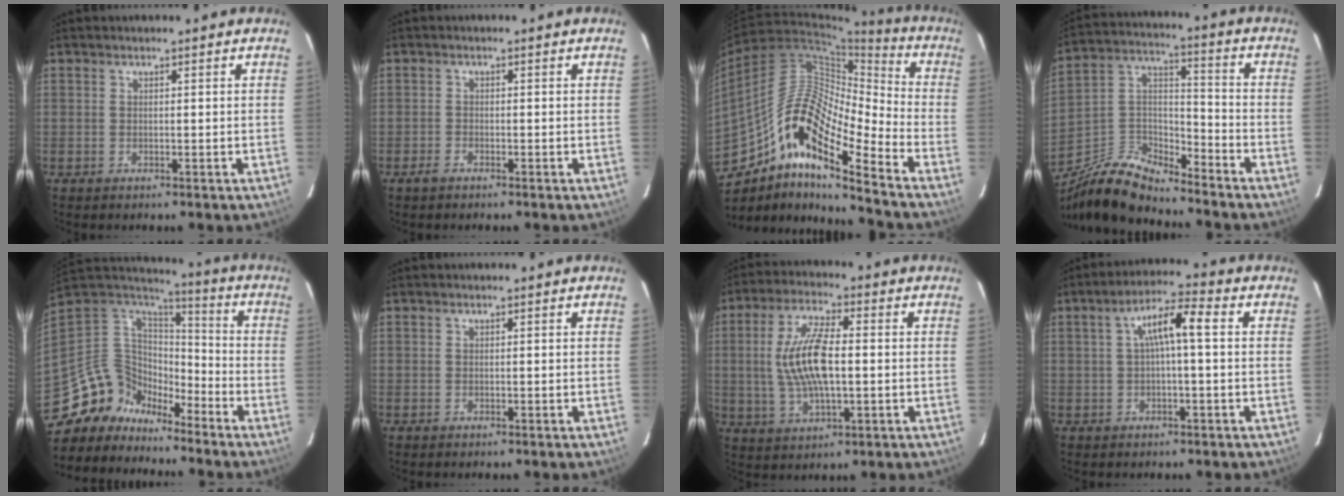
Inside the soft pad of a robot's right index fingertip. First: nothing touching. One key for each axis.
{"total": 1.4, "fx": -1.2, "fy": 0.5, "fz": 0.5, "tx": -0.014, "ty": 0.000, "tz": -0.024}
{"total": 18.2, "fx": -10.0, "fy": 4.5, "fz": 14.6, "tx": -0.244, "ty": -0.006, "tz": -0.200}
{"total": 14.6, "fx": -12.1, "fy": 4.0, "fz": 7.0, "tx": -0.154, "ty": 0.012, "tz": -0.238}
{"total": 12.2, "fx": -10.4, "fy": 6.2, "fz": 1.2, "tx": -0.042, "ty": 0.038, "tz": -0.201}
{"total": 0.0}
{"total": 11.6, "fx": 0.0, "fy": 4.3, "fz": 10.8, "tx": -0.218, "ty": 0.006, "tz": 0.003}
{"total": 6.6, "fx": 0.7, "fy": 1.2, "fz": 6.4, "tx": -0.119, "ty": 0.021, "tz": 0.014}